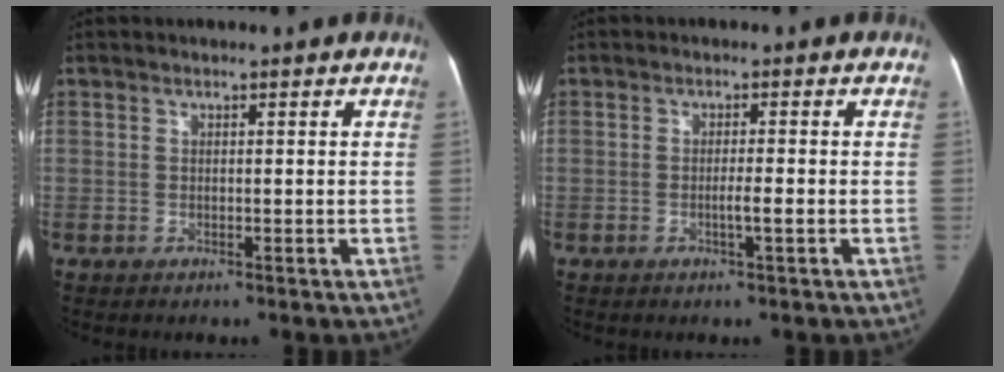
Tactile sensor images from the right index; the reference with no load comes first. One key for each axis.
{"total": 2.2, "fx": -0.7, "fy": 0.0, "fz": 2.1, "tx": -0.037, "ty": 0.001, "tz": -0.015}